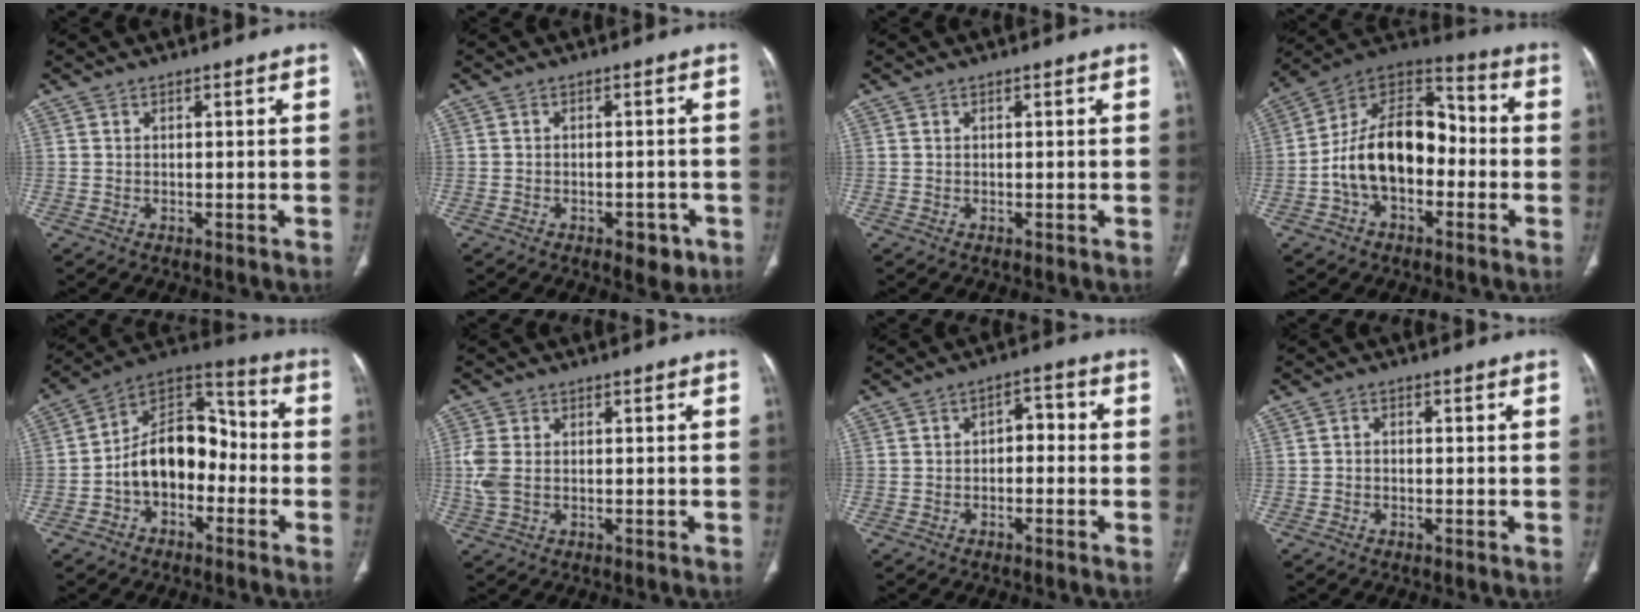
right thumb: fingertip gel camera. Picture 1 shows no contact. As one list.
[{"total": 4.1, "force": [-2.1, 2.3, 2.7], "torque": [-0.019, 0.007, -0.023]}, {"total": 0.0}, {"total": 17.9, "force": [-3.0, 11.2, 13.6], "torque": [-0.210, 0.050, -0.058]}, {"total": 14.7, "force": [-3.3, 10.0, 10.3], "torque": [-0.135, 0.062, -0.067]}, {"total": 4.5, "force": [-0.1, 2.9, 3.4], "torque": [-0.101, 0.003, 0.000]}, {"total": 4.2, "force": [-0.7, 2.7, 3.1], "torque": [-0.028, 0.024, -0.020]}, {"total": 1.0, "force": [-0.3, 0.8, 0.5], "torque": [-0.004, 0.003, -0.008]}]